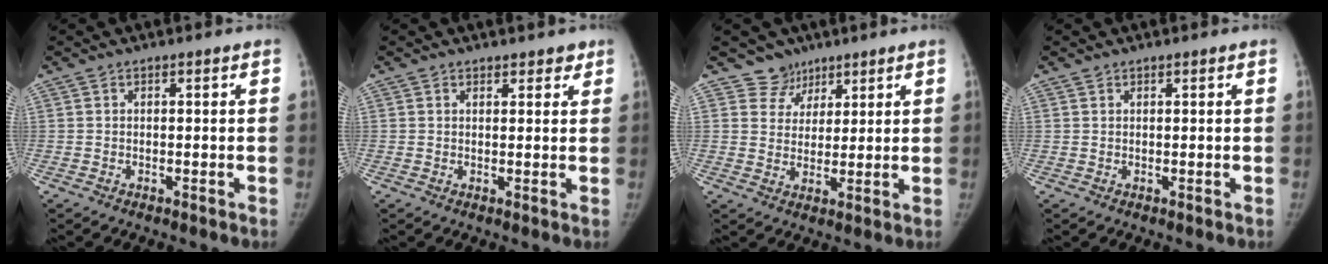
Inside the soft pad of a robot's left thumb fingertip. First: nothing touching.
{"total": 2.4, "force": [1.9, 1.4, 0.6], "torque": [0.015, -0.010, 0.021]}
{"total": 5.1, "force": [3.7, 3.5, -0.6], "torque": [0.046, -0.031, 0.060]}
{"total": 0.6, "force": [0.6, 0.3, 0.0], "torque": [0.003, -0.004, 0.008]}